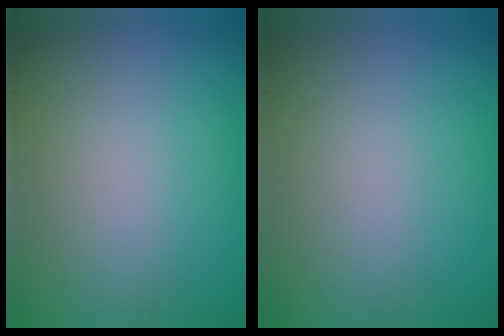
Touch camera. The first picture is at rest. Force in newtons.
{"total": 0.0}